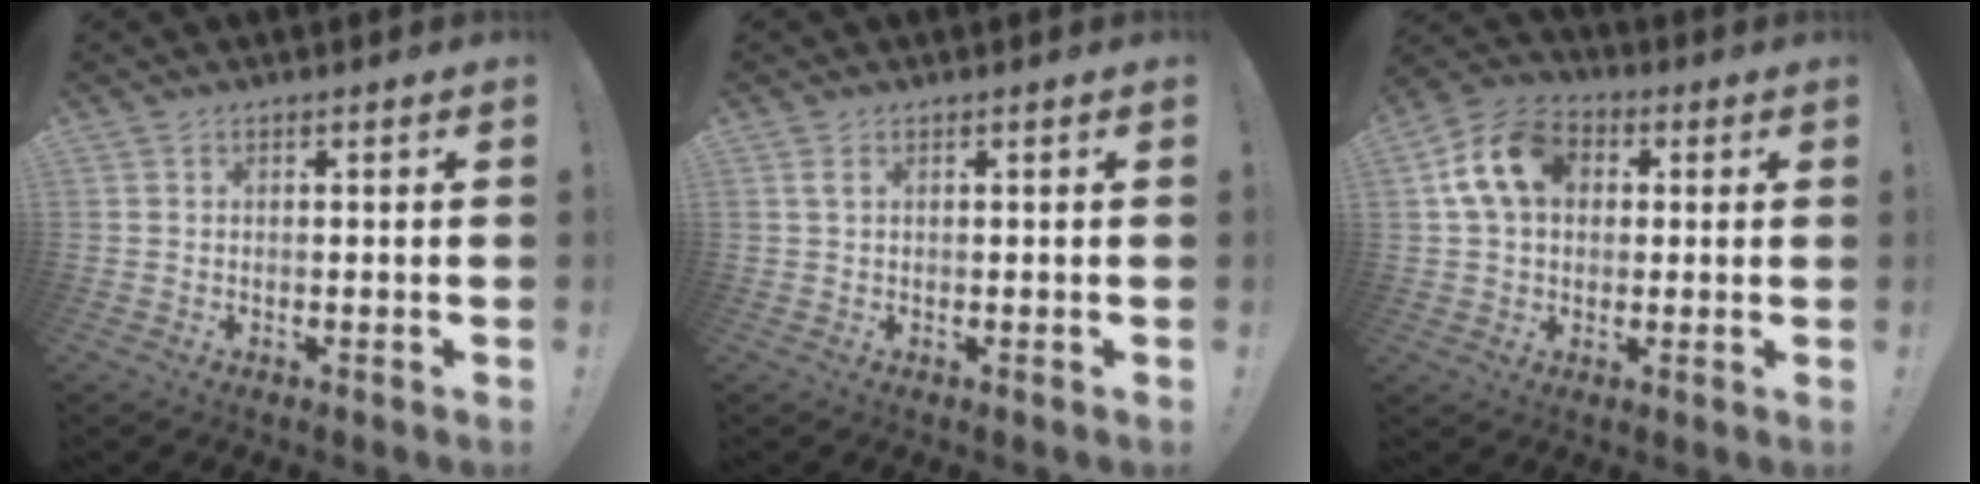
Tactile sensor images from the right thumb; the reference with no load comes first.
{"total": 1.2, "force": [0.5, 0.1, 1.1], "torque": [-0.017, -0.001, 0.007]}
{"total": 13.6, "force": [3.5, 10.1, 8.4], "torque": [-0.140, 0.011, 0.073]}